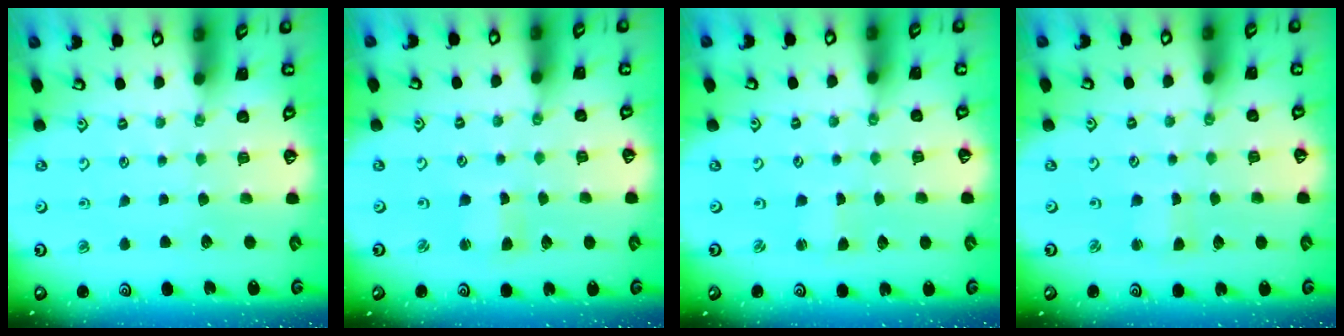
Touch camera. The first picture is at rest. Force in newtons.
{"total": 1.5, "press": 1.5, "slide": 0.3}
{"total": 1.1, "press": 1.1, "slide": 0.1}
{"total": 2.3, "press": 2.3, "slide": 0.4}